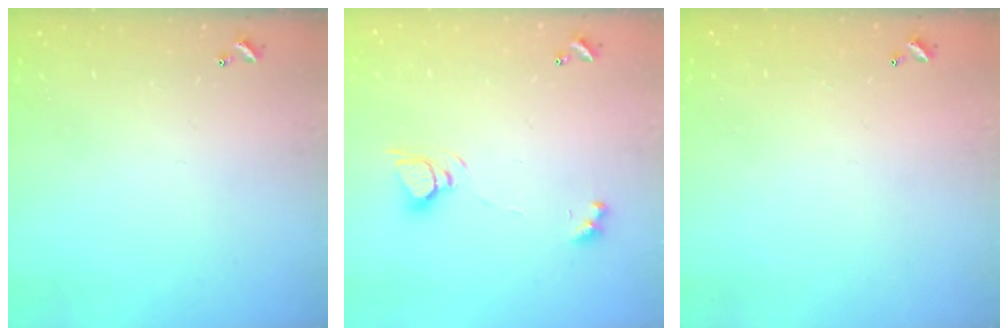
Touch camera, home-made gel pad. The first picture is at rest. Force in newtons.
{"total": 5.0, "press": 5.0, "slide": 0.3}
{"total": 2.8, "press": 2.8, "slide": 0.1}